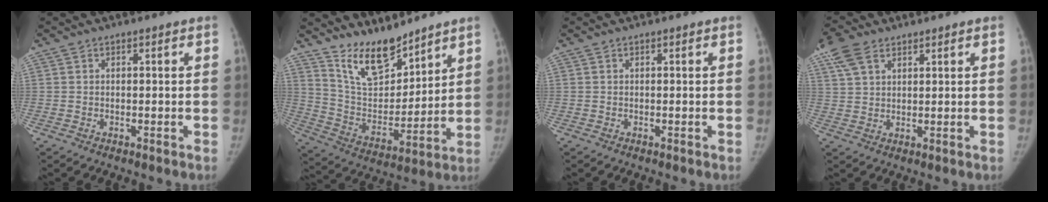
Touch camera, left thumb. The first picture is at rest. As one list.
[{"total": 13.1, "force": [10.8, 4.9, 5.6], "torque": [-0.065, -0.079, 0.211]}, {"total": 0.0}, {"total": 6.6, "force": [4.0, 3.7, 3.7], "torque": [-0.078, 0.006, 0.082]}]